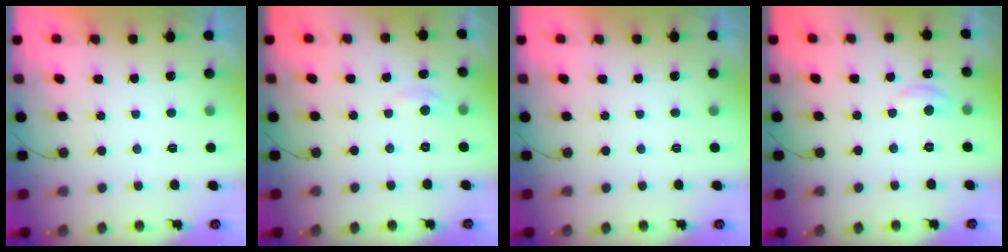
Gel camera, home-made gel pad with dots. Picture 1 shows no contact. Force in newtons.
{"total": 2.6, "press": 2.6, "slide": 0.3}
{"total": 0.0}
{"total": 3.8, "press": 3.8, "slide": 0.4}